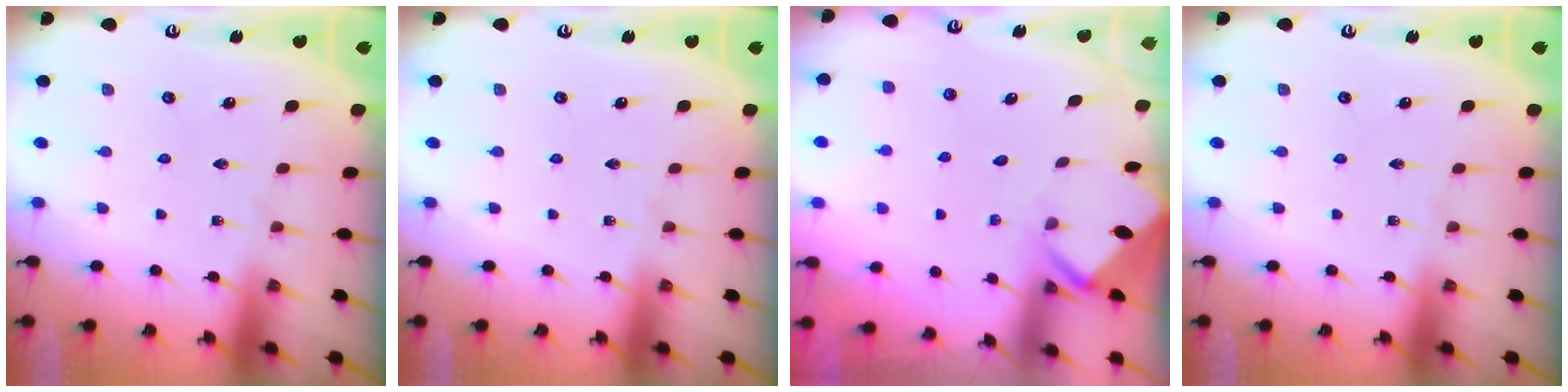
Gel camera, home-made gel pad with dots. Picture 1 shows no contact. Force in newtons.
{"total": 0.0}
{"total": 3.0, "press": 3.0, "slide": 0.1}
{"total": 0.0}